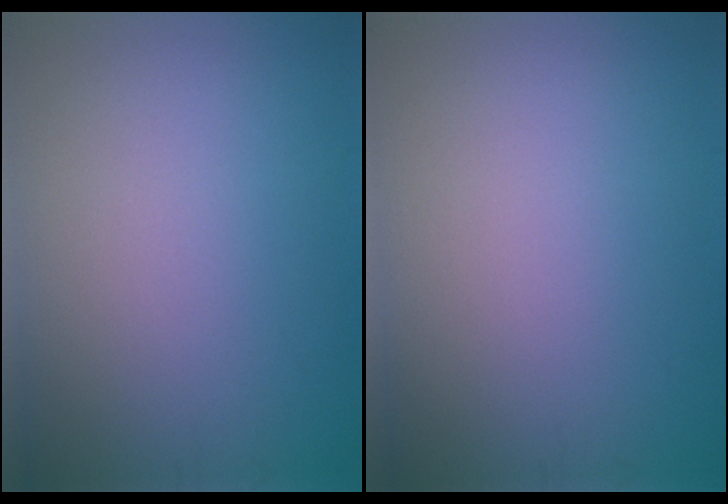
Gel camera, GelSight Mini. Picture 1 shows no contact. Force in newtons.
{"total": 0.0}